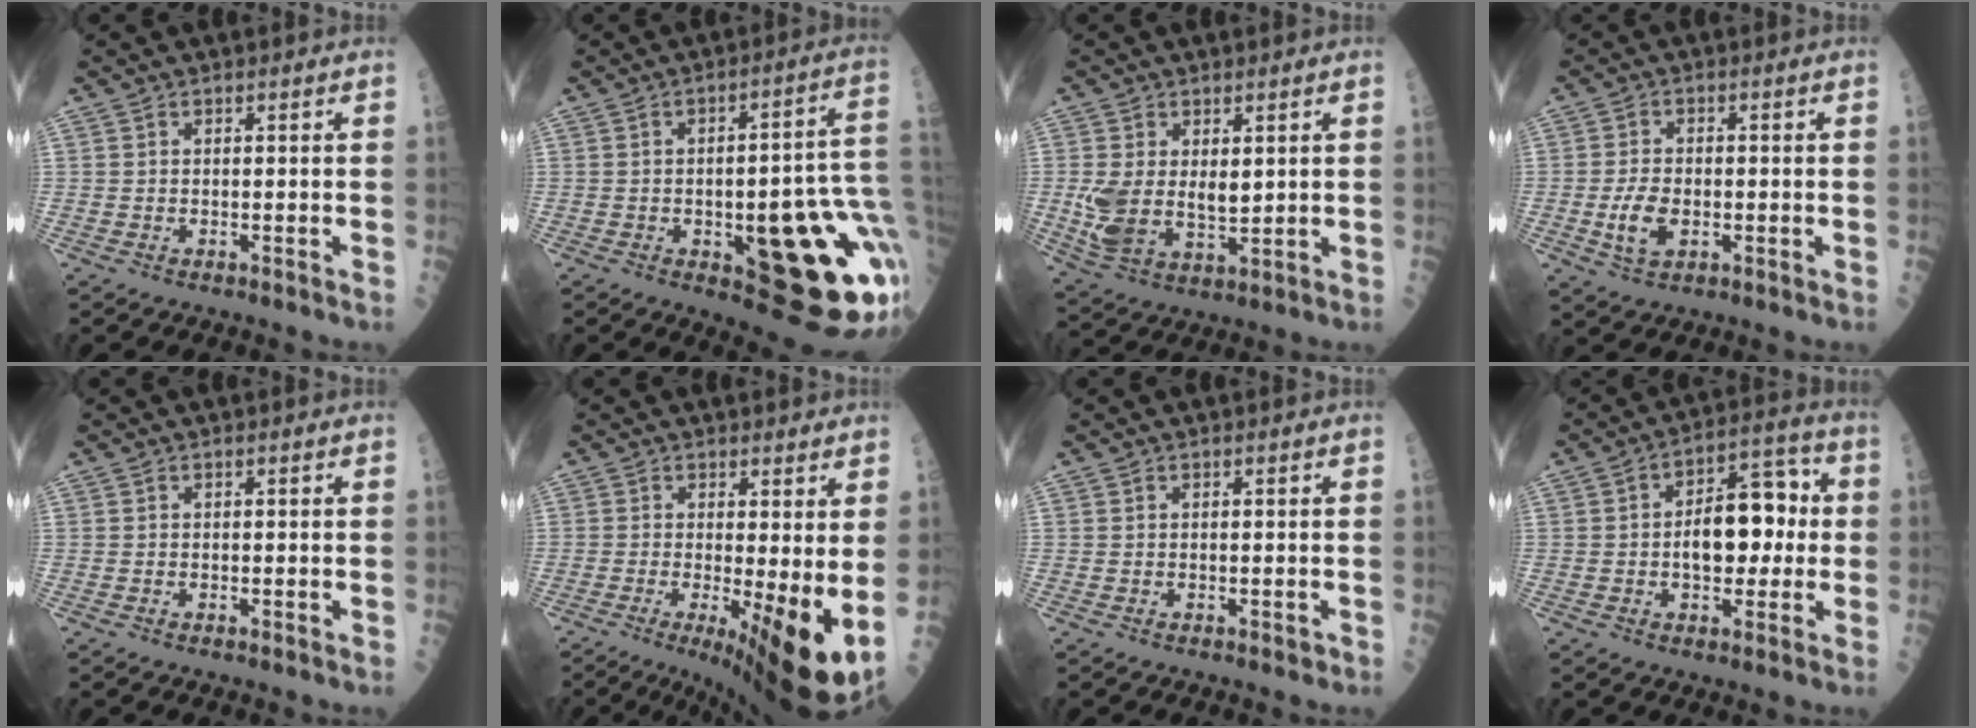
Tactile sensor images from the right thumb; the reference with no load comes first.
{"total": 22.2, "force": [-4.1, 7.3, 20.5], "torque": [-0.226, 0.019, -0.032]}
{"total": 9.6, "force": [1.2, 5.8, 7.6], "torque": [-0.143, -0.016, 0.035]}
{"total": 5.1, "force": [-0.9, 3.0, 4.1], "torque": [-0.070, -0.001, -0.014]}
{"total": 0.0}
{"total": 12.8, "force": [-1.9, 2.9, 12.3], "torque": [-0.183, -0.022, -0.017]}
{"total": 0.6, "force": [-0.1, 0.4, 0.4], "torque": [-0.004, -0.001, 0.000]}
{"total": 13.1, "force": [-0.1, 7.7, 10.6], "torque": [-0.119, 0.031, -0.006]}